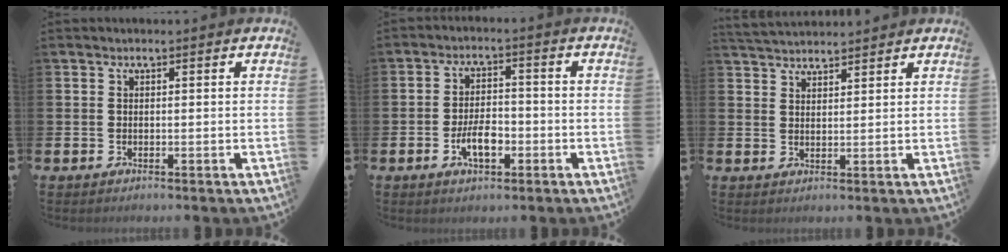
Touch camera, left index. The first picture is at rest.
{"total": 4.7, "force": [-1.6, 2.4, 3.8], "torque": [-0.052, 0.002, -0.031]}
{"total": 3.4, "force": [3.4, 0.5, 0.3], "torque": [-0.011, -0.015, 0.062]}